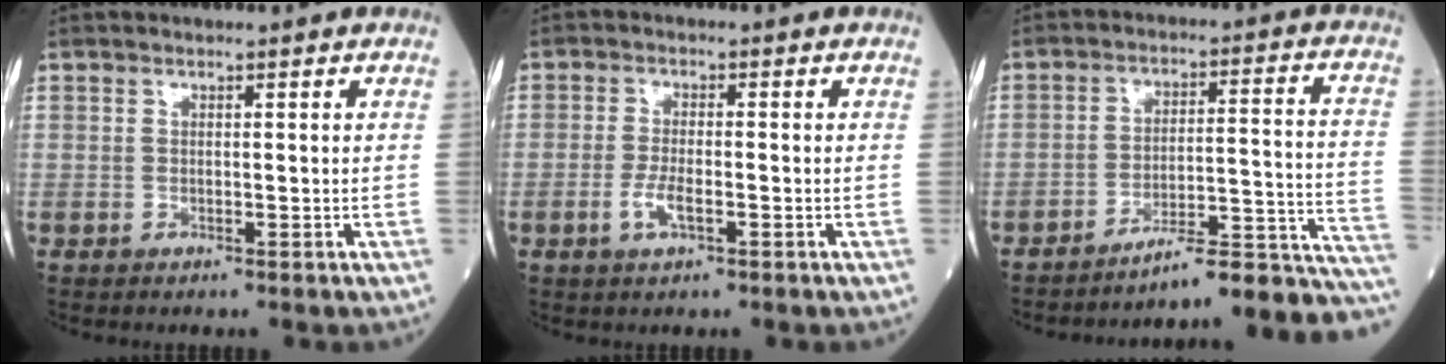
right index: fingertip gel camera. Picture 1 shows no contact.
{"total": 3.4, "force": [-1.2, 0.9, 3.0], "torque": [-0.065, 0.000, -0.023]}
{"total": 16.8, "force": [-15.4, 0.1, 6.7], "torque": [-0.037, 0.043, -0.211]}